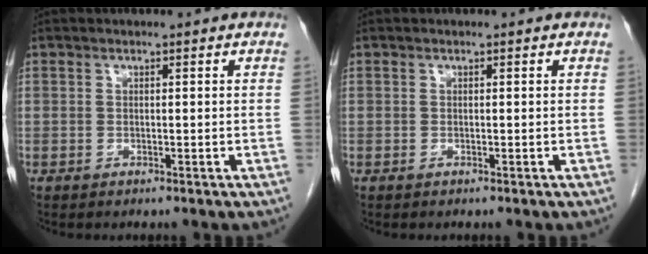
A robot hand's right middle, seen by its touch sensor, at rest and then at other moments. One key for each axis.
{"total": 0.0}